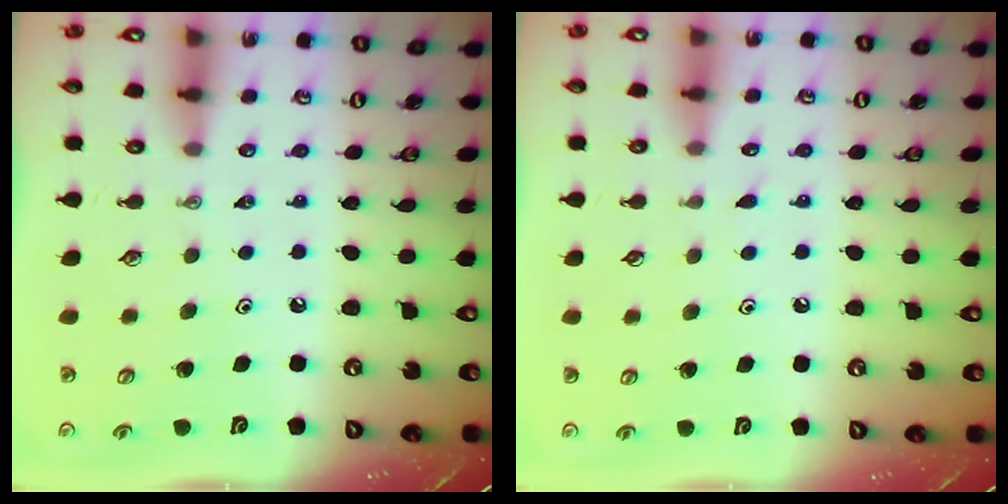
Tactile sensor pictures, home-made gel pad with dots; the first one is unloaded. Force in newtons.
{"total": 5.9, "press": 5.8, "slide": 0.5}